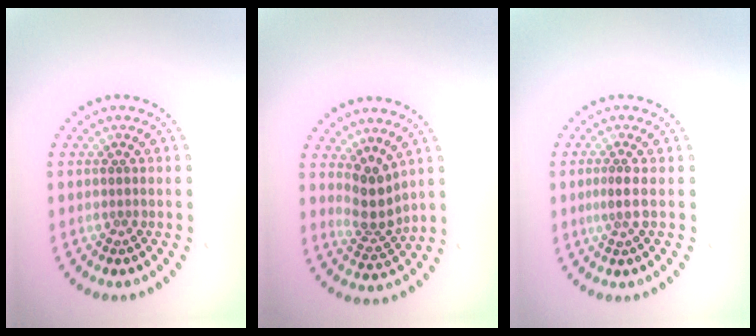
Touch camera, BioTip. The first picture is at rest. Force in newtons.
{"total": 3.1, "press": 2.3, "slide": 2.0}
{"total": 1.6, "press": 1.2, "slide": 1.1}